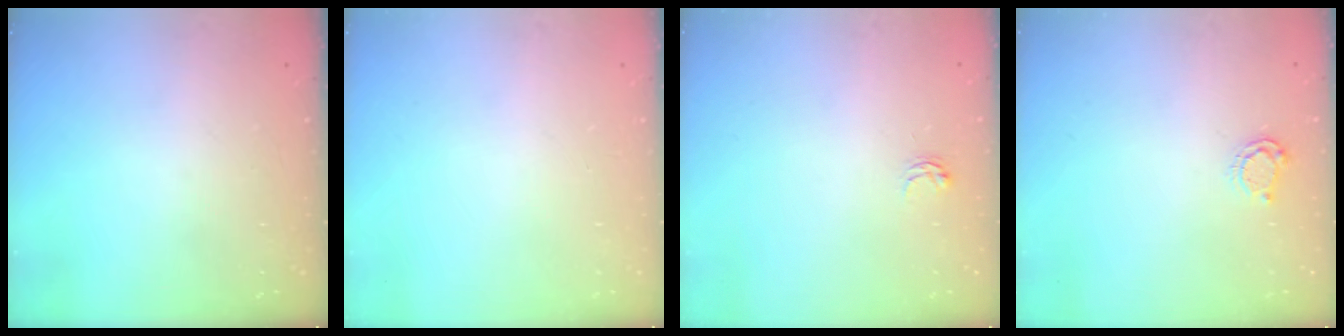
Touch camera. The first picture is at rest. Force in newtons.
{"total": 0.0}
{"total": 2.9, "press": 2.9, "slide": 0.4}
{"total": 4.4, "press": 4.4, "slide": 0.4}